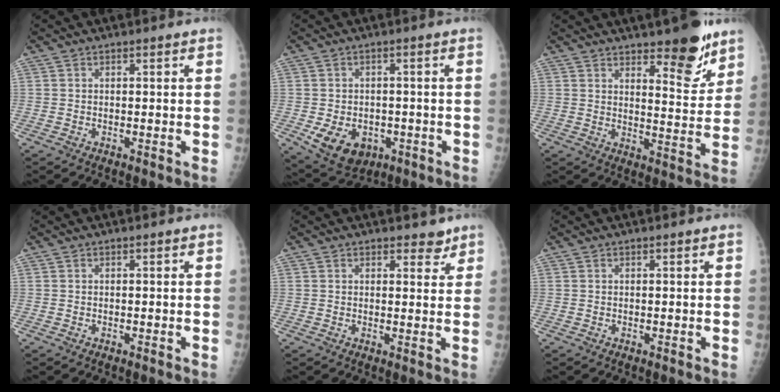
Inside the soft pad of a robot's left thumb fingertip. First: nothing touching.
{"total": 10.1, "force": [-3.3, 7.7, 5.7], "torque": [-0.080, 0.008, -0.033]}
{"total": 10.1, "force": [7.1, 3.2, 6.5], "torque": [-0.062, -0.055, 0.107]}
{"total": 0.0}
{"total": 2.9, "force": [2.3, 1.5, 1.0], "torque": [0.009, -0.014, 0.029]}
{"total": 0.0}